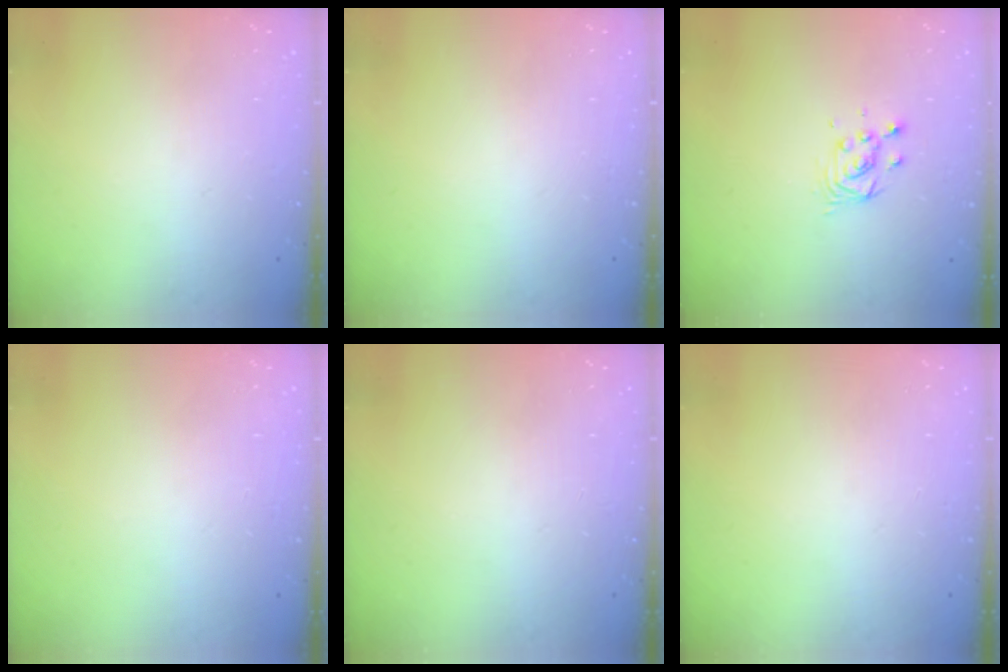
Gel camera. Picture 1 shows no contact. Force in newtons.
{"total": 0.0}
{"total": 3.9, "press": 3.9, "slide": 0.3}
{"total": 0.0}
{"total": 0.0}
{"total": 0.0}